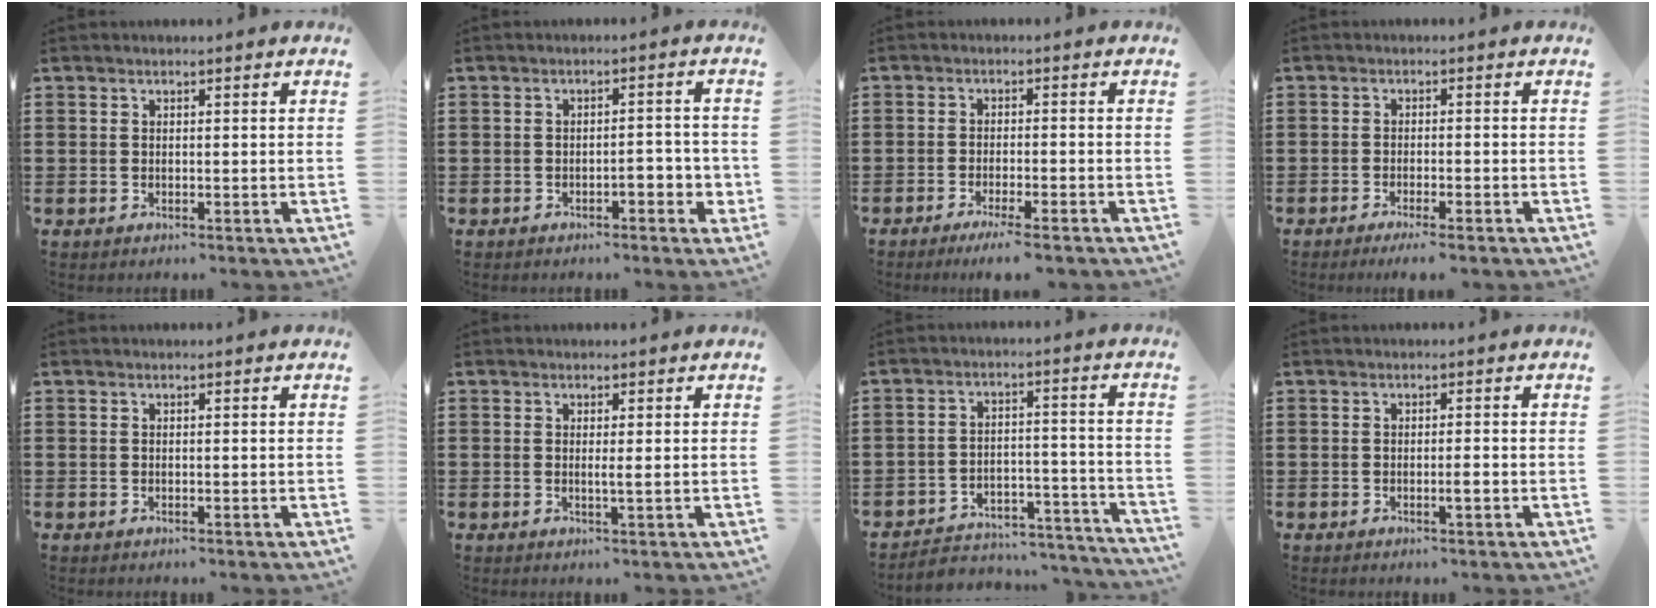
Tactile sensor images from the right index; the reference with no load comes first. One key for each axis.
{"total": 3.4, "fx": -1.4, "fy": 1.3, "fz": 2.8, "tx": -0.039, "ty": 0.002, "tz": -0.027}
{"total": 3.2, "fx": -2.5, "fy": -0.2, "fz": 1.9, "tx": -0.038, "ty": -0.006, "tz": -0.048}
{"total": 2.0, "fx": -1.6, "fy": -0.2, "fz": 1.1, "tx": -0.019, "ty": 0.000, "tz": -0.030}
{"total": 0.0}
{"total": 1.3, "fx": 0.1, "fy": -0.2, "fz": 1.2, "tx": -0.024, "ty": -0.003, "tz": 0.000}
{"total": 4.2, "fx": -4.0, "fy": 0.9, "fz": 0.9, "tx": -0.020, "ty": 0.003, "tz": -0.083}
{"total": 1.5, "fx": -0.5, "fy": 0.1, "fz": 1.3, "tx": -0.023, "ty": -0.002, "tz": -0.010}